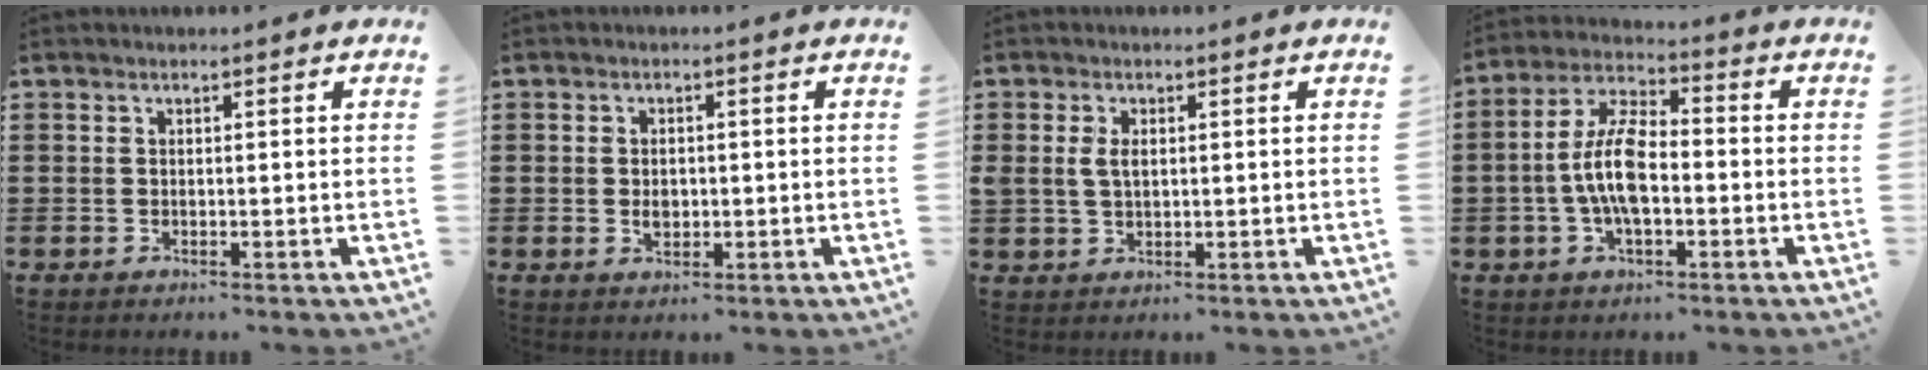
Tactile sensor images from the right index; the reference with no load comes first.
{"total": 2.1, "force": [-0.2, 1.3, 1.7], "torque": [-0.034, 0.002, -0.004]}
{"total": 3.0, "force": [0.5, 1.7, 2.3], "torque": [-0.057, 0.006, 0.006]}
{"total": 9.4, "force": [-1.5, 4.0, 8.4], "torque": [-0.195, -0.004, -0.034]}